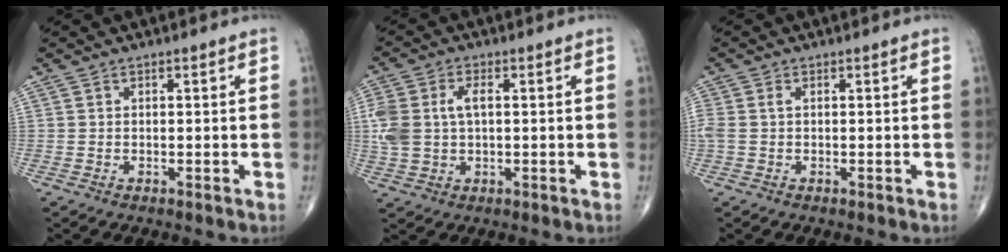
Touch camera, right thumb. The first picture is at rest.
{"total": 9.4, "force": [1.0, 5.7, 7.5], "torque": [-0.185, 0.015, 0.026]}
{"total": 2.7, "force": [0.2, 1.6, 2.2], "torque": [-0.075, 0.013, 0.006]}